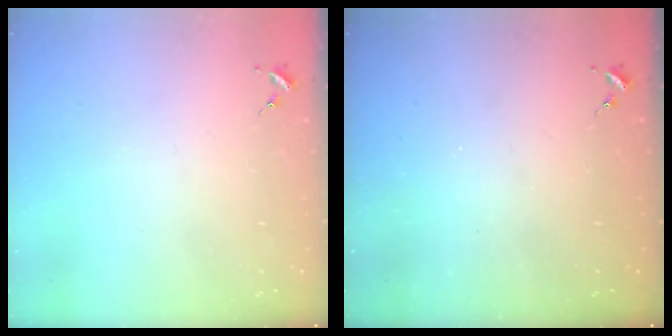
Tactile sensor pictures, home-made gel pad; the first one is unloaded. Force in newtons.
{"total": 0.0}